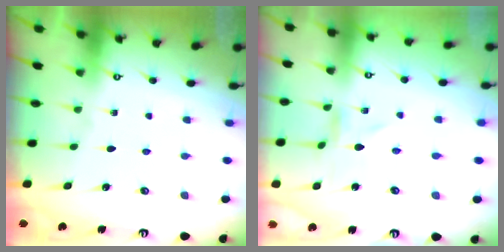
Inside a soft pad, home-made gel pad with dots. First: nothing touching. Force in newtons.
{"total": 0.0}